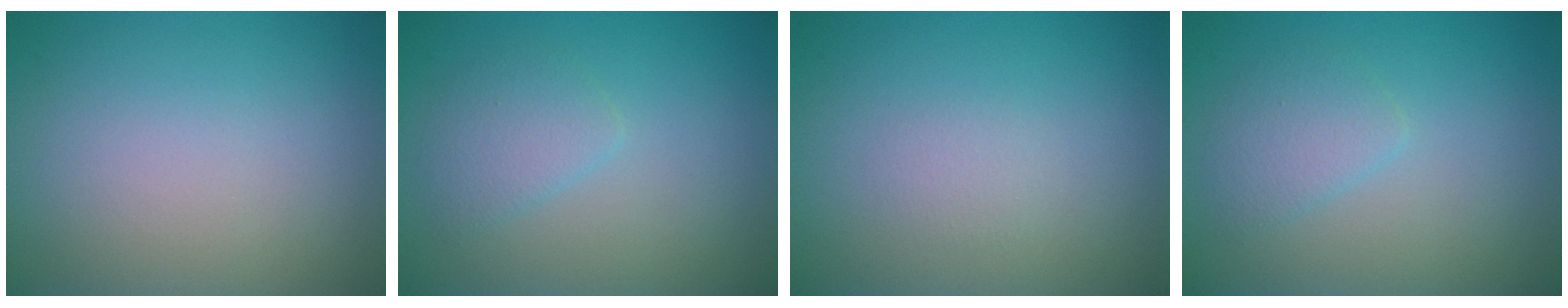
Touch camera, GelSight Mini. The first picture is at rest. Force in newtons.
{"total": 2.0, "press": 2.0, "slide": 0.1}
{"total": 0.9, "press": 0.8, "slide": 0.1}
{"total": 2.0, "press": 2.0, "slide": 0.1}